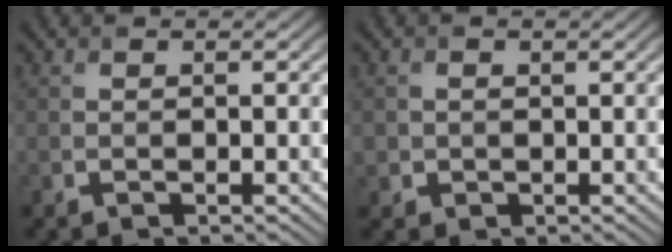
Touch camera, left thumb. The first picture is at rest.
{"total": 1.5, "force": [-0.1, 1.5, 0.1], "torque": [-0.013, -0.006, -0.007]}